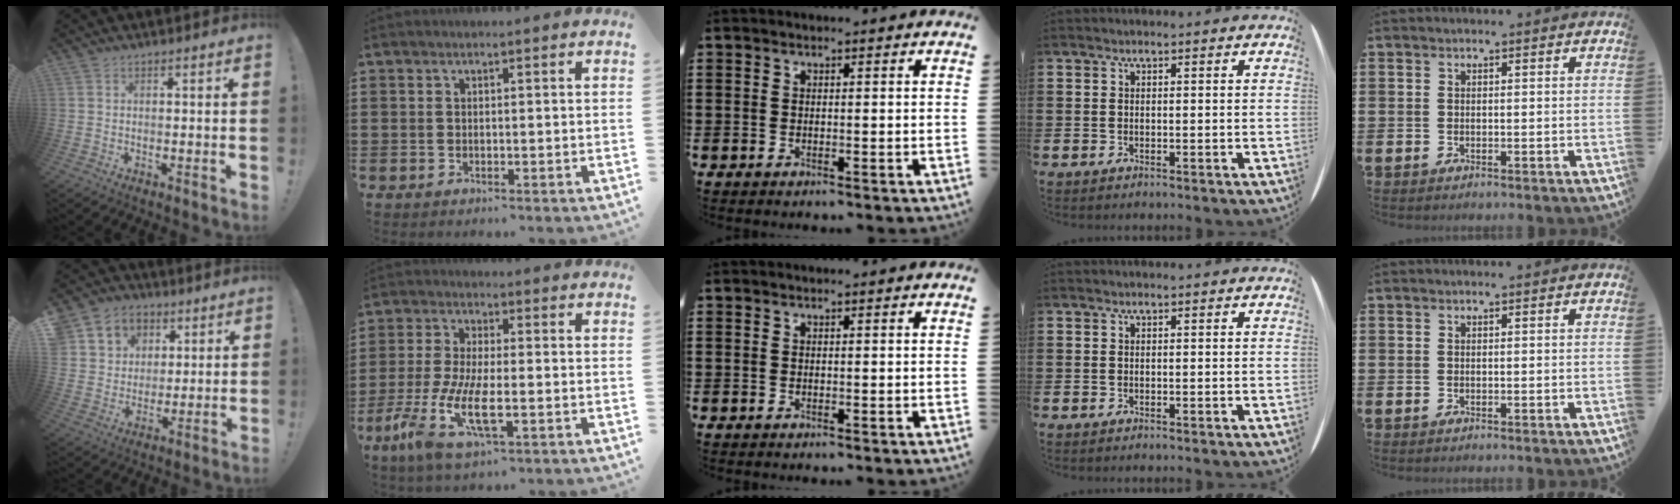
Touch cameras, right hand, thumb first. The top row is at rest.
{"thumb": {"total": 8.7, "force": [3.4, 7.9, 1.3], "torque": [-0.017, -0.023, 0.073]}, "index": {"total": 9.5, "force": [-3.9, 2.6, 8.2], "torque": [-0.189, -0.016, -0.075]}}